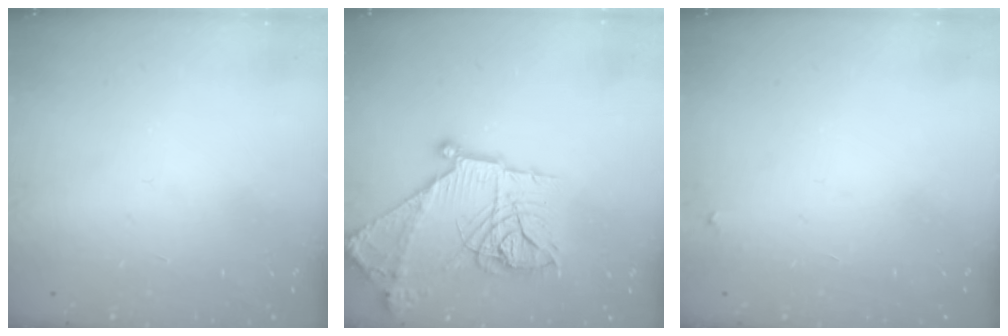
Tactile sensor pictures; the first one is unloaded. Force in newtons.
{"total": 22.2, "press": 22.1, "slide": 2.3}
{"total": 2.1, "press": 2.1, "slide": 0.1}